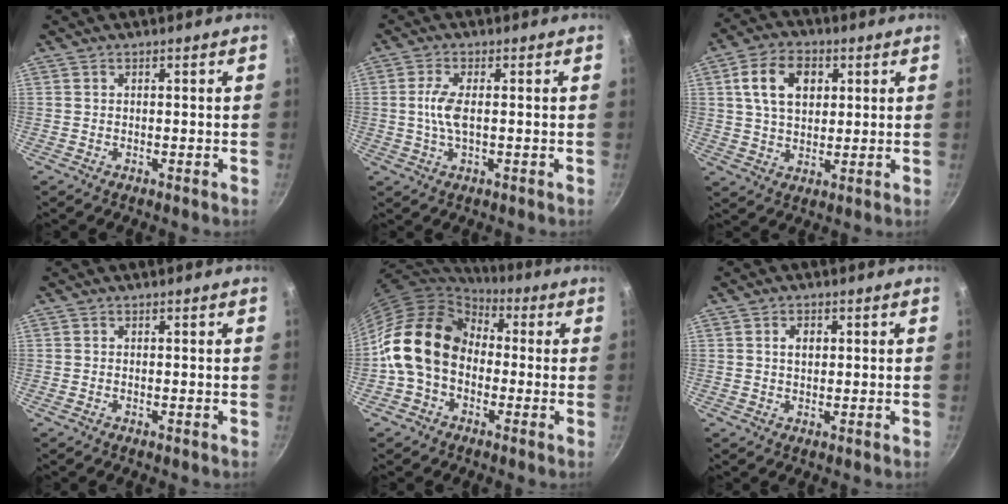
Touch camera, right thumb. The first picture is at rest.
{"total": 4.9, "force": [0.1, 1.8, 4.6], "torque": [-0.105, 0.002, -0.001]}
{"total": 10.7, "force": [3.0, 7.3, 7.2], "torque": [-0.110, 0.004, 0.048]}
{"total": 0.0}
{"total": 16.3, "force": [-0.9, 12.5, 10.4], "torque": [-0.160, 0.045, -0.035]}
{"total": 2.8, "force": [0.7, 2.0, 1.9], "torque": [-0.020, 0.002, 0.010]}